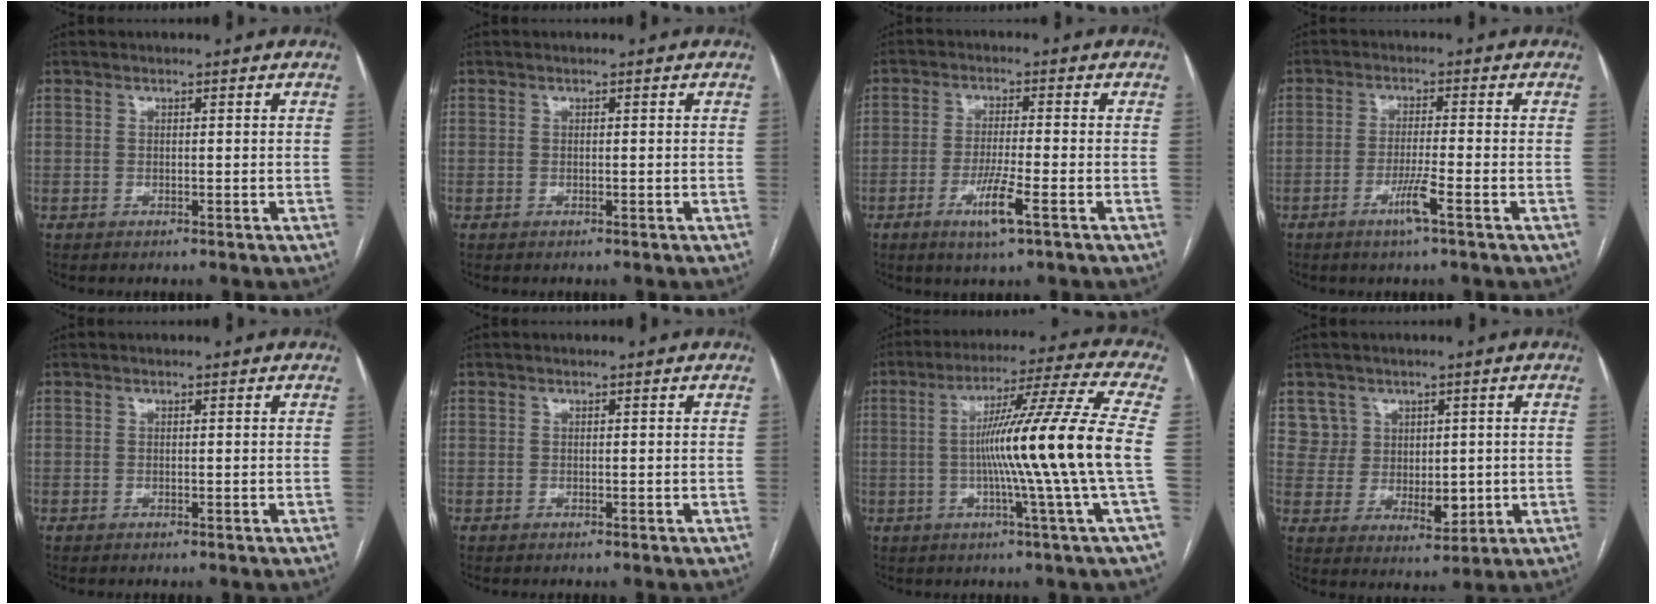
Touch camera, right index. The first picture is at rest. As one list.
[{"total": 0.0}, {"total": 6.4, "force": [-2.8, 0.2, 5.7], "torque": [-0.110, -0.014, -0.050]}, {"total": 4.2, "force": [-2.2, -0.6, 3.6], "torque": [-0.072, -0.010, -0.044]}, {"total": 0.0}, {"total": 0.0}, {"total": 16.5, "force": [-1.5, -3.4, 16.1], "torque": [-0.256, -0.011, -0.034]}, {"total": 6.4, "force": [2.7, 5.6, 1.2], "torque": [-0.021, 0.007, 0.063]}]